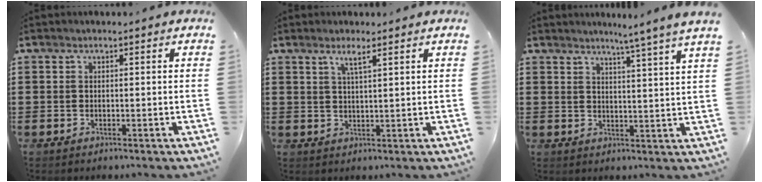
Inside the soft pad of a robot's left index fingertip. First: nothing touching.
{"total": 2.5, "force": [1.5, 0.0, 2.0], "torque": [-0.043, -0.001, 0.025]}
{"total": 4.4, "force": [3.7, -1.5, 1.8], "torque": [-0.044, -0.023, 0.061]}